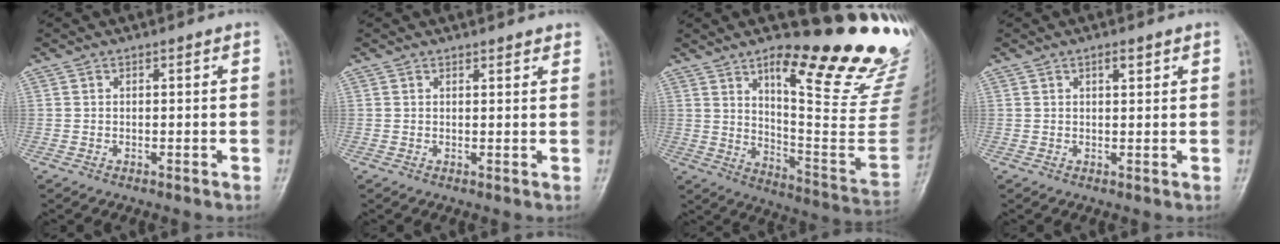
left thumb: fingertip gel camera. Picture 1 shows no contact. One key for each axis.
{"total": 1.9, "fx": 1.7, "fy": 0.7, "fz": 0.6, "tx": 0.008, "ty": -0.006, "tz": 0.018}
{"total": 27.1, "fx": 16.9, "fy": 5.8, "fz": 20.4, "tx": -0.233, "ty": -0.103, "tz": 0.248}
{"total": 2.0, "fx": 1.2, "fy": 0.8, "fz": 1.4, "tx": -0.017, "ty": -0.005, "tz": 0.017}